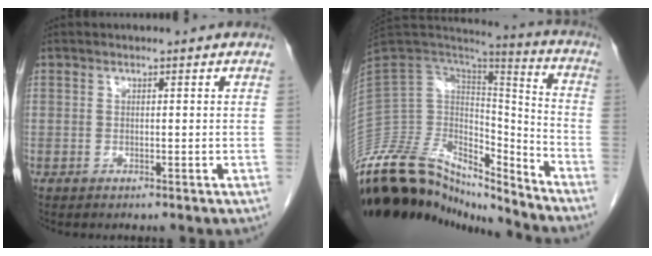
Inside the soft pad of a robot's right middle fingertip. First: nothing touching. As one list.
[{"total": 27.2, "force": [-25.0, 6.9, 8.2], "torque": [-0.201, 0.032, -0.407]}]